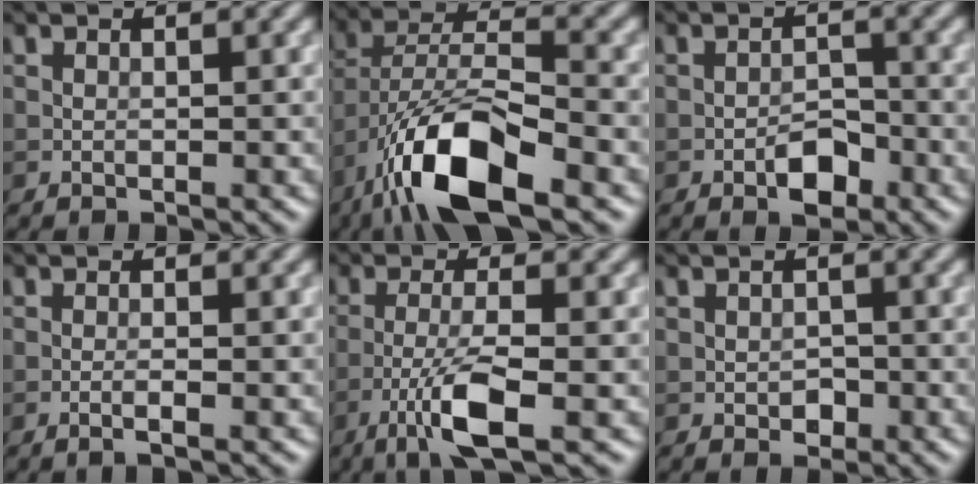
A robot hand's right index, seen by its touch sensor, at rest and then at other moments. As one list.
[{"total": 10.7, "force": [-6.0, 3.6, 8.1], "torque": [-0.152, 0.008, -0.112]}, {"total": 2.8, "force": [-1.5, 1.4, 1.9], "torque": [-0.026, 0.005, -0.026]}, {"total": 1.3, "force": [-0.5, 0.2, 1.1], "torque": [-0.017, 0.001, -0.014]}, {"total": 5.2, "force": [-2.5, 0.9, 4.5], "torque": [-0.090, 0.002, -0.051]}, {"total": 1.2, "force": [-0.4, 0.9, 0.7], "torque": [-0.011, -0.003, -0.007]}]